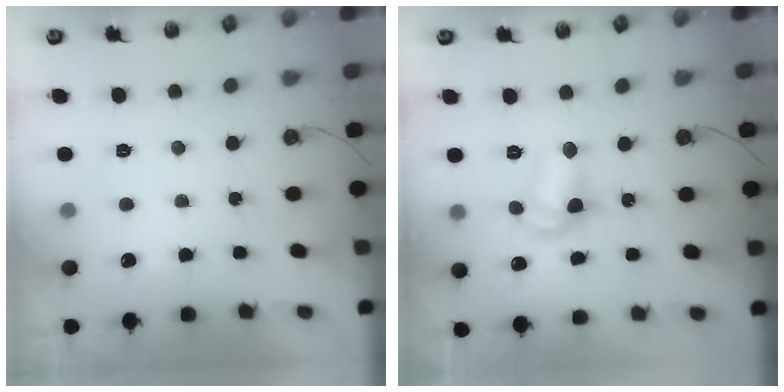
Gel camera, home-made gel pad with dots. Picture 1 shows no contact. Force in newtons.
{"total": 10.6, "press": 10.0, "slide": 3.6}